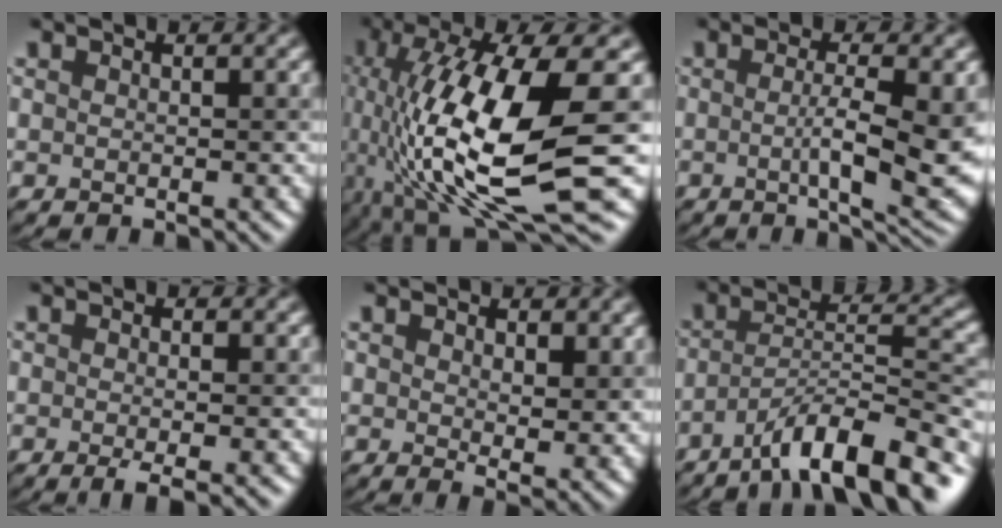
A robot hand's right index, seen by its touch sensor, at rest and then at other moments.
{"total": 14.5, "force": [-1.8, 4.1, 13.8], "torque": [-0.268, -0.006, -0.027]}
{"total": 7.2, "force": [-0.6, 1.5, 7.1], "torque": [-0.111, -0.006, -0.005]}
{"total": 2.6, "force": [-0.6, 0.6, 2.5], "torque": [-0.042, -0.008, -0.011]}
{"total": 4.0, "force": [1.6, 1.6, 3.4], "torque": [-0.050, -0.015, 0.030]}
{"total": 9.5, "force": [-6.3, 2.1, 6.7], "torque": [-0.102, 0.011, -0.113]}